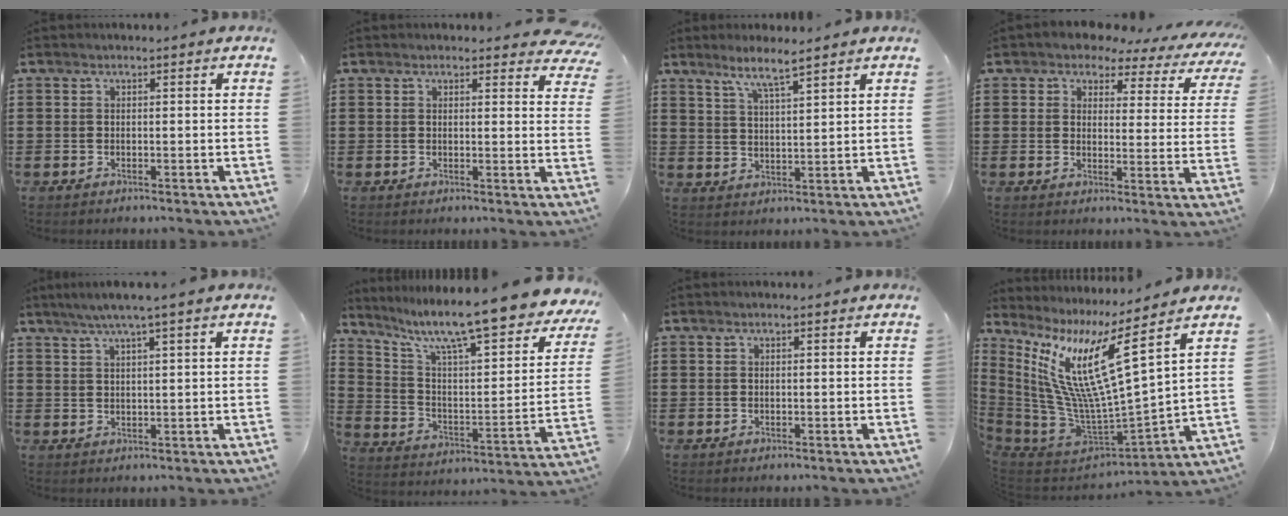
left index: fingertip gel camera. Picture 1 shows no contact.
{"total": 2.4, "force": [2.2, 0.4, 0.7], "torque": [-0.005, -0.009, 0.039]}
{"total": 4.3, "force": [3.6, -0.2, 2.4], "torque": [-0.058, -0.007, 0.062]}
{"total": 3.7, "force": [3.1, 1.7, 1.3], "torque": [-0.038, -0.015, 0.047]}
{"total": 3.3, "force": [2.3, -0.4, 2.4], "torque": [-0.050, -0.001, 0.039]}
{"total": 11.2, "force": [9.1, 0.8, 6.4], "torque": [-0.134, -0.073, 0.146]}
{"total": 0.0}
{"total": 13.4, "force": [6.0, 2.0, 11.8], "torque": [-0.268, -0.058, 0.088]}